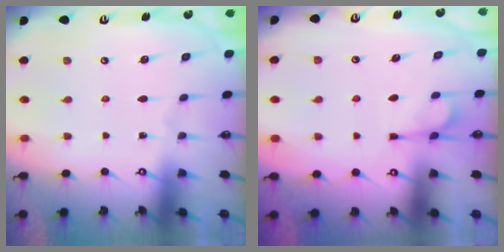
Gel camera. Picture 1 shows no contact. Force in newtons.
{"total": 1.6, "press": 0.9, "slide": 1.3}